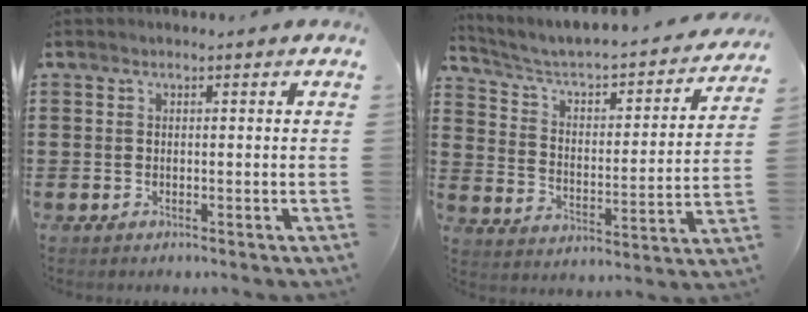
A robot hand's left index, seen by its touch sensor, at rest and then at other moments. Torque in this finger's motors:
{"motor_torque": [1.07, -1.07, 0.55, 0.06]}